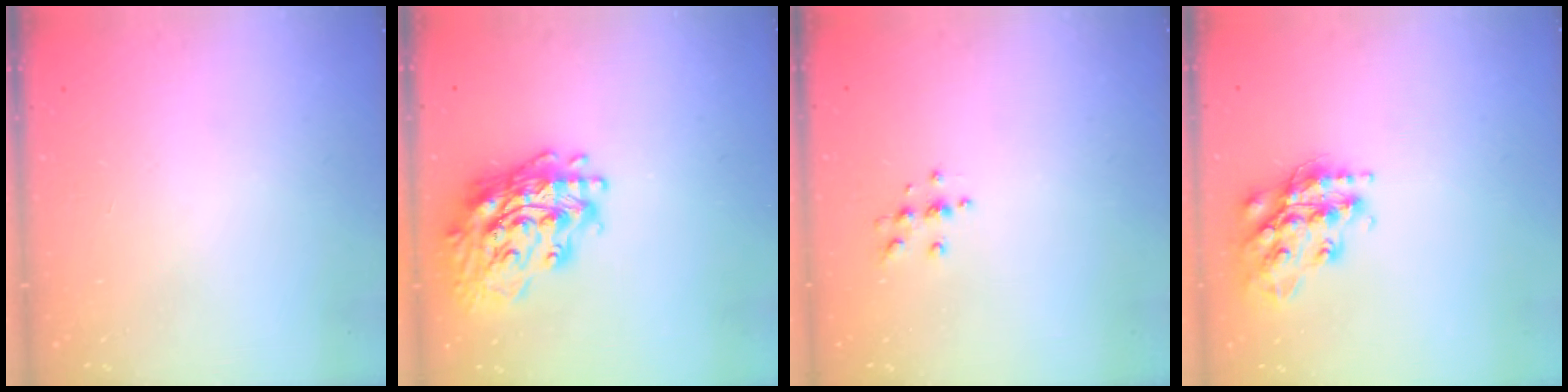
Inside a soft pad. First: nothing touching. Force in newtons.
{"total": 19.4, "press": 19.2, "slide": 3.0}
{"total": 4.7, "press": 4.6, "slide": 0.5}
{"total": 17.4, "press": 17.4, "slide": 1.4}